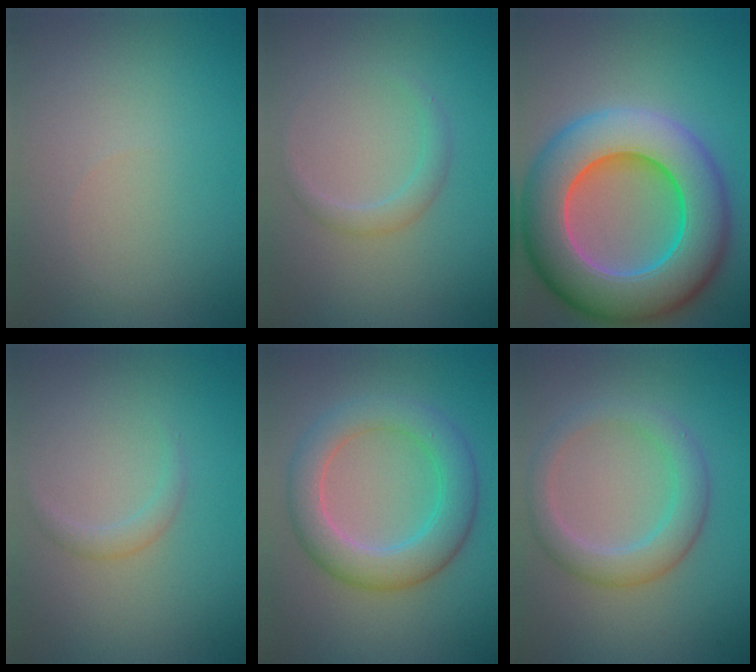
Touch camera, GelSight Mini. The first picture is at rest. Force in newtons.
{"total": 1.5, "press": 1.5, "slide": 0.1}
{"total": 13.3, "press": 13.1, "slide": 2.1}
{"total": 1.1, "press": 1.1, "slide": 0.1}
{"total": 5.7, "press": 5.7, "slide": 0.1}
{"total": 3.7, "press": 3.7, "slide": 0.5}